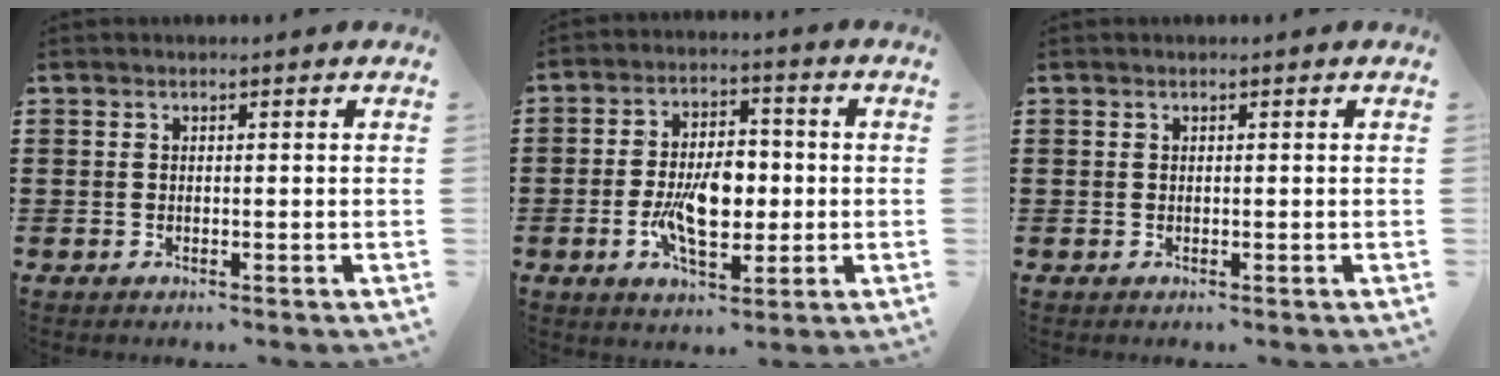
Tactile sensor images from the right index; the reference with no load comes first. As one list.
[{"total": 8.9, "force": [-1.4, 4.8, 7.4], "torque": [-0.140, 0.000, -0.032]}, {"total": 0.0}]